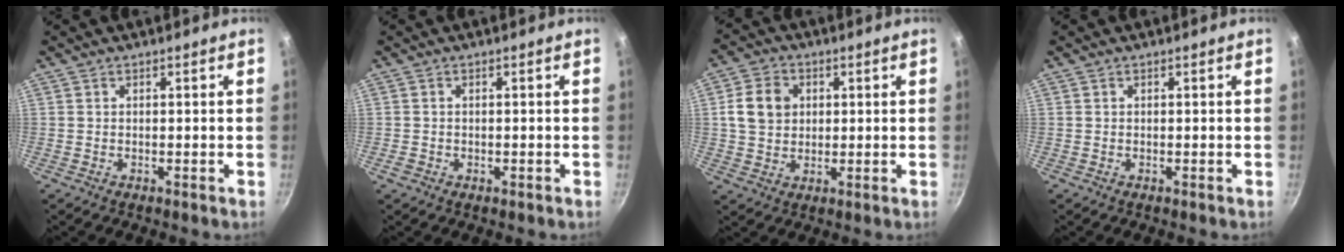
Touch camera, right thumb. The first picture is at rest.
{"total": 1.1, "force": [-0.5, 0.8, 0.6], "torque": [-0.010, 0.001, -0.008]}
{"total": 8.0, "force": [1.5, 6.5, 4.3], "torque": [-0.062, 0.005, 0.023]}
{"total": 0.0}